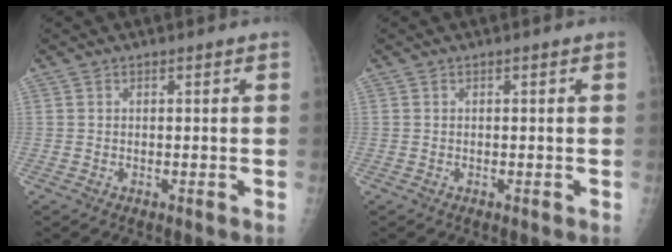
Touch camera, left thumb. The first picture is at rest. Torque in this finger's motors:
{"motor_torque": [0.06, -0.06, 0.01, 0.00, 0.00]}